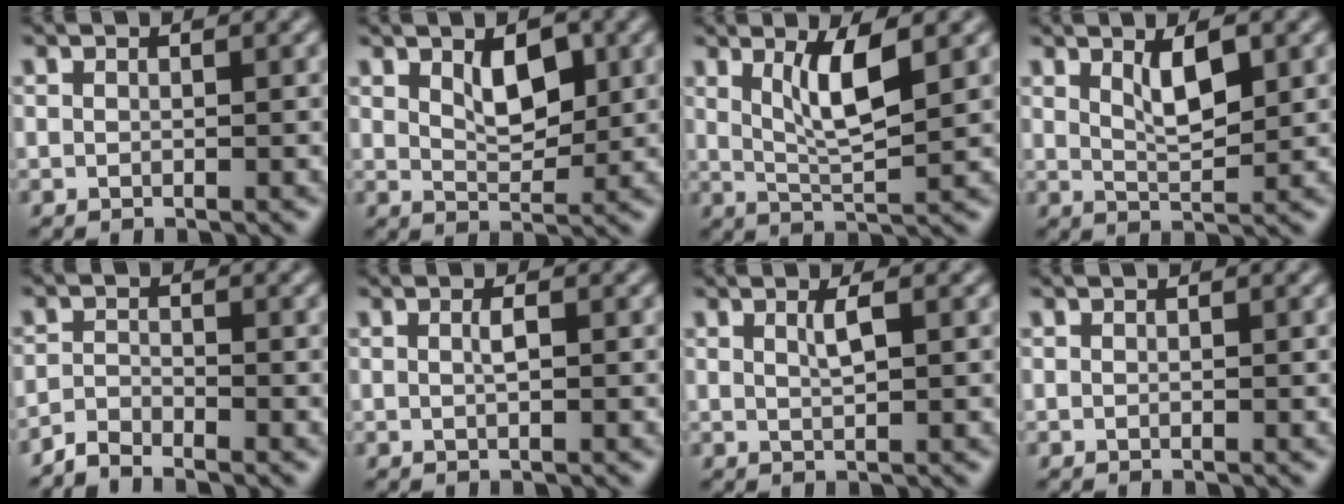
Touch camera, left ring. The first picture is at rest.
{"total": 3.5, "force": [1.3, 1.8, 2.8], "torque": [-0.047, -0.002, 0.024]}
{"total": 4.4, "force": [1.6, 1.0, 3.9], "torque": [-0.078, -0.008, 0.034]}
{"total": 3.2, "force": [1.4, 0.9, 2.7], "torque": [-0.047, -0.002, 0.027]}
{"total": 2.0, "force": [-2.0, 0.3, 0.4], "torque": [-0.009, 0.000, -0.047]}
{"total": 0.9, "force": [0.1, 0.2, 0.9], "torque": [-0.018, 0.003, 0.002]}
{"total": 1.4, "force": [0.6, 0.2, 1.3], "torque": [-0.024, 0.000, 0.009]}
{"total": 0.0}